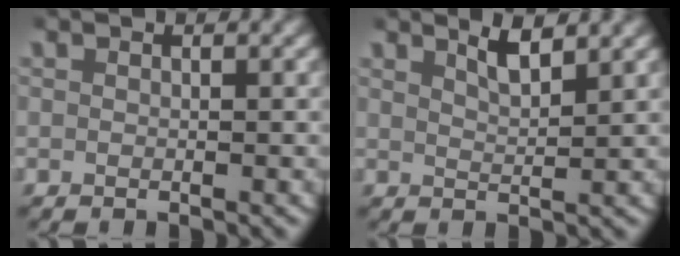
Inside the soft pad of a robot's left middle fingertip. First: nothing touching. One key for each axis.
{"total": 2.3, "fx": 2.0, "fy": 0.1, "fz": 1.2, "tx": -0.027, "ty": -0.006, "tz": 0.036}